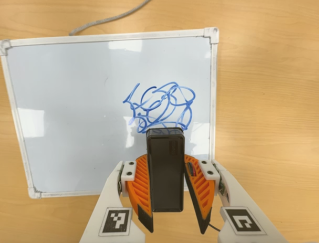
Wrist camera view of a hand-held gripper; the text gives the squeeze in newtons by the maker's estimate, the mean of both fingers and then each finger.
{"total": 6.4, "left": 6.0, "right": 6.7}